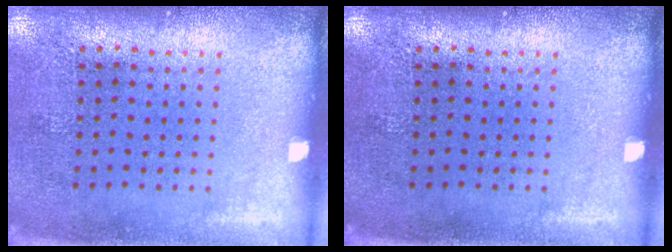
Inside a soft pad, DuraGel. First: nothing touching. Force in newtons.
{"total": 0.0}